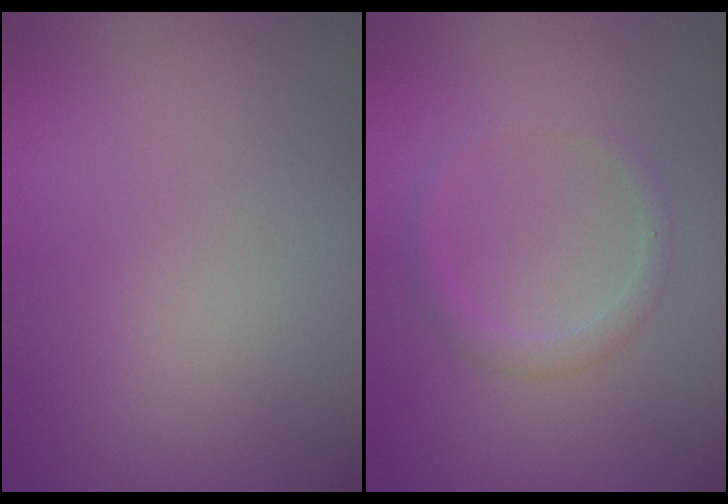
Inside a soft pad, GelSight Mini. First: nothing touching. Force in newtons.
{"total": 1.5, "press": 1.4, "slide": 0.0}